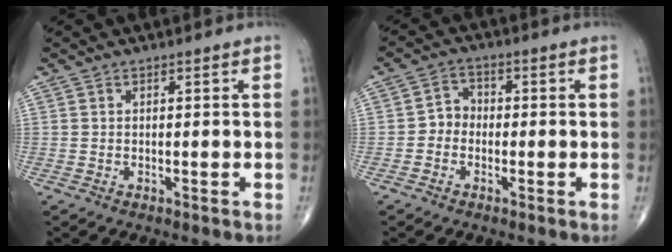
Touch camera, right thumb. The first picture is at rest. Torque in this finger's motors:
{"motor_torque": [-0.01, -0.02, 0.12, 0.22, 0.06]}